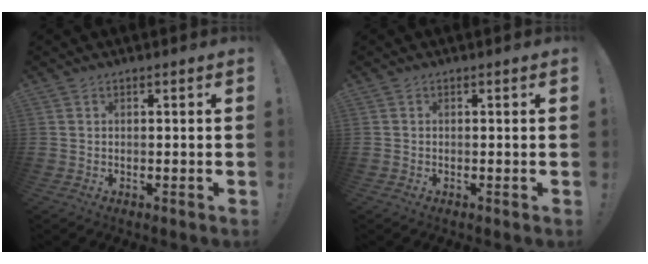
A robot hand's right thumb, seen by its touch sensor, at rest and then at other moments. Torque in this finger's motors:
{"motor_torque": [-0.07, -0.20, -0.11, 0.04, 0.04]}